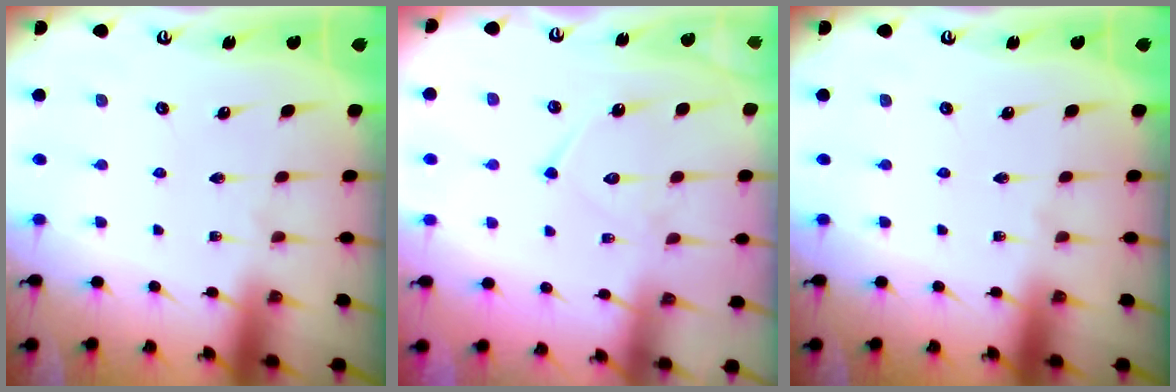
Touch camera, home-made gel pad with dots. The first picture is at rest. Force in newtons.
{"total": 9.6, "press": 9.6, "slide": 0.8}
{"total": 0.0}